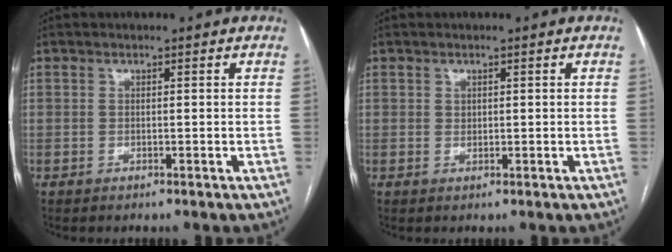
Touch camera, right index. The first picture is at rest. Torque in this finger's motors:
{"motor_torque": [-0.12, -0.09, -0.03, -0.01]}